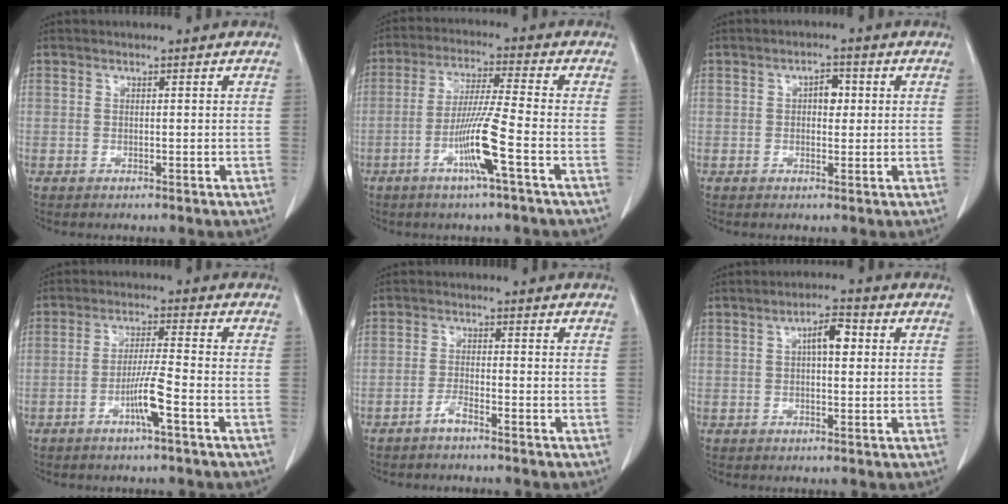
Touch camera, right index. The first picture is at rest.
{"total": 9.0, "force": [-3.6, -0.8, 8.2], "torque": [-0.161, -0.010, -0.071]}
{"total": 2.9, "force": [0.6, 1.7, 2.3], "torque": [-0.032, 0.010, 0.008]}
{"total": 5.4, "force": [-2.4, -0.4, 4.8], "torque": [-0.094, -0.004, -0.046]}
{"total": 1.9, "force": [-1.5, 0.2, 1.0], "torque": [-0.022, 0.000, -0.032]}
{"total": 4.6, "force": [1.1, 1.6, 4.2], "torque": [-0.068, 0.012, 0.016]}